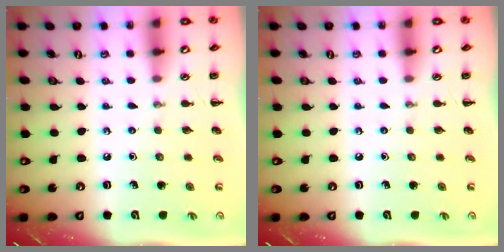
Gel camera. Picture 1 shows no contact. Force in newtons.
{"total": 0.0}